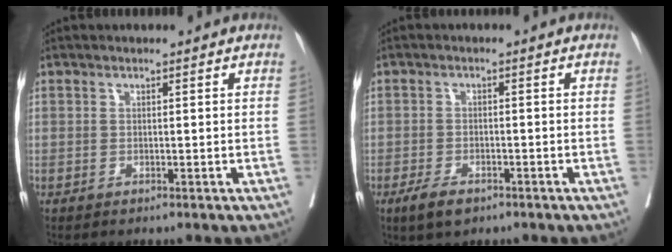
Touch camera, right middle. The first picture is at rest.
{"total": 3.8, "force": [-2.5, 1.6, 2.5], "torque": [-0.047, -0.003, -0.040]}